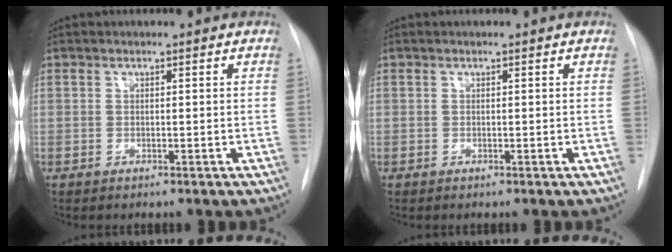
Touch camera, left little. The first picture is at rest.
{"total": 0.0}